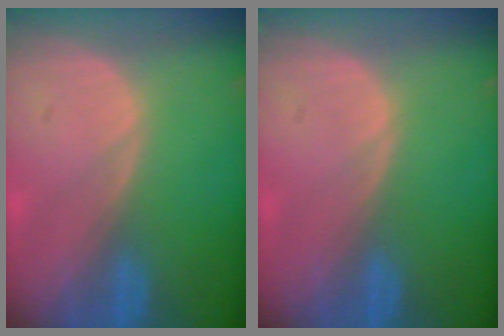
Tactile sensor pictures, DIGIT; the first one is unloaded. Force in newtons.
{"total": 0.0}